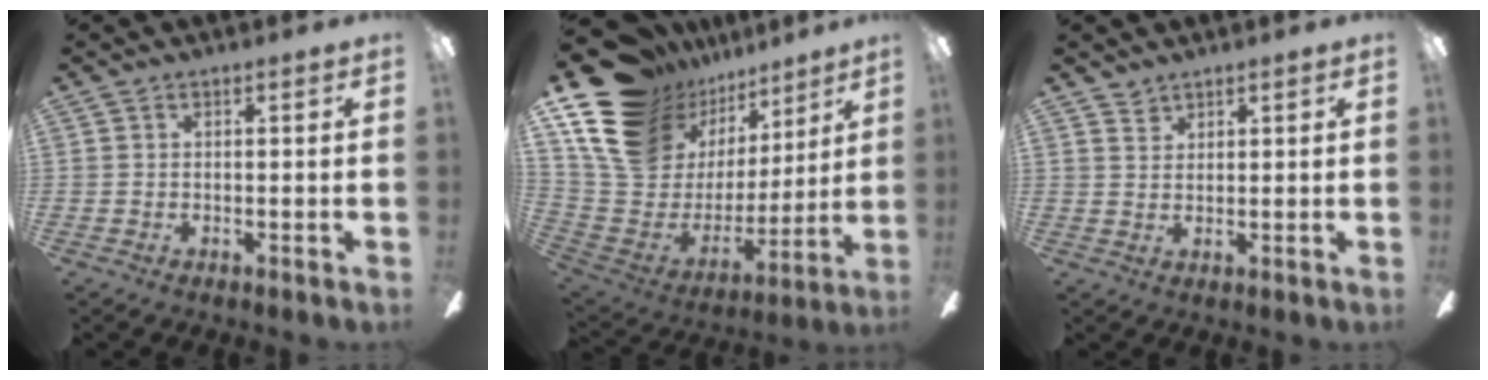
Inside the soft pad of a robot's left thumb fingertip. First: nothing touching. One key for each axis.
{"total": 19.3, "fx": 12.3, "fy": 12.2, "fz": 8.6, "tx": -0.193, "ty": -0.082, "tz": 0.242}
{"total": 2.4, "fx": 2.1, "fy": 1.1, "fz": 0.1, "tx": 0.003, "ty": -0.009, "tz": 0.040}